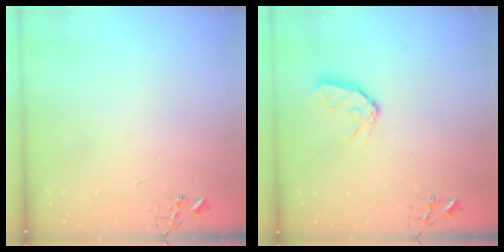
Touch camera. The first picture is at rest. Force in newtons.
{"total": 10.7, "press": 10.6, "slide": 1.2}